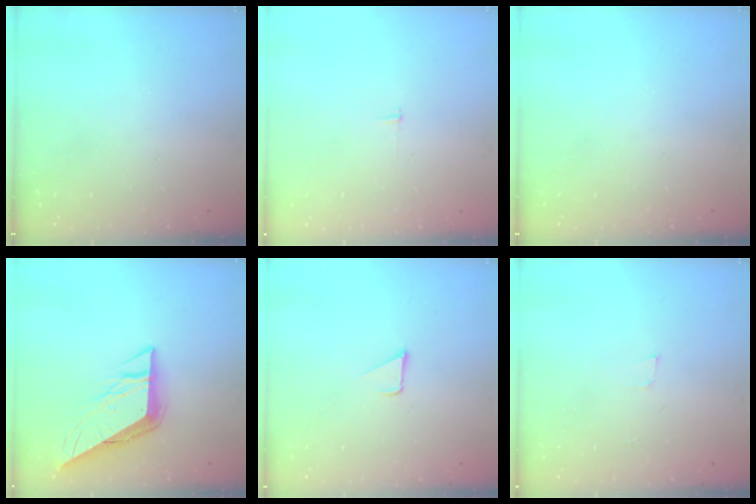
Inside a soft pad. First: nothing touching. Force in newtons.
{"total": 2.3, "press": 2.3, "slide": 0.2}
{"total": 0.0}
{"total": 9.8, "press": 9.8, "slide": 0.6}
{"total": 1.7, "press": 1.7, "slide": 0.1}
{"total": 3.4, "press": 2.2, "slide": 2.6}